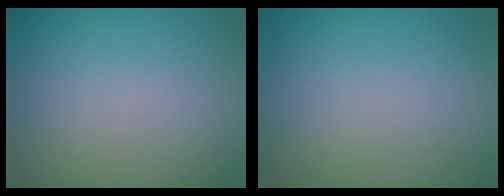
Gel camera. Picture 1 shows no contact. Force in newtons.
{"total": 0.0}